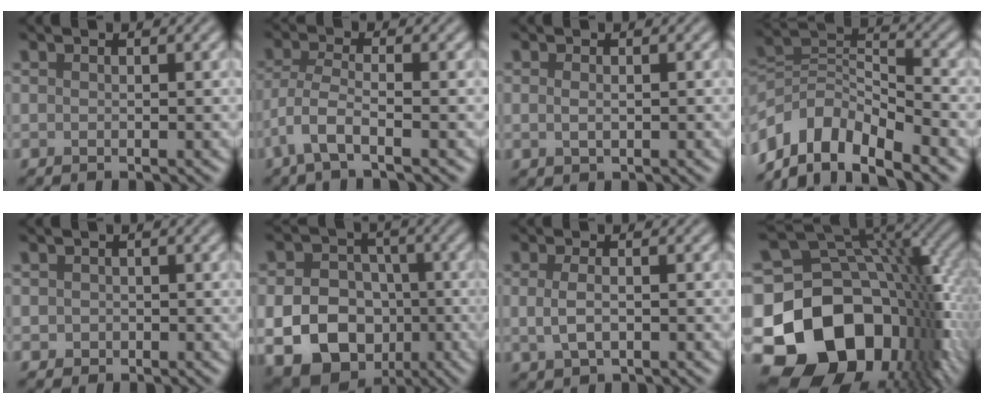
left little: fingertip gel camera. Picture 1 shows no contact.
{"total": 3.5, "force": [-2.0, 0.7, 2.8], "torque": [-0.064, -0.002, -0.050]}
{"total": 1.2, "force": [0.0, 0.7, 1.0], "torque": [-0.020, -0.001, 0.002]}
{"total": 8.2, "force": [-5.7, 3.9, 4.5], "torque": [-0.069, 0.001, -0.116]}
{"total": 0.9, "force": [-0.1, 0.9, 0.2], "torque": [0.004, -0.003, -0.004]}
{"total": 14.7, "force": [-4.7, 12.5, 6.3], "torque": [-0.106, -0.046, -0.086]}
{"total": 2.6, "force": [-0.2, 1.4, 2.1], "torque": [-0.049, -0.004, -0.001]}
{"total": 18.3, "force": [-5.4, 12.9, 11.8], "torque": [-0.211, -0.013, -0.098]}